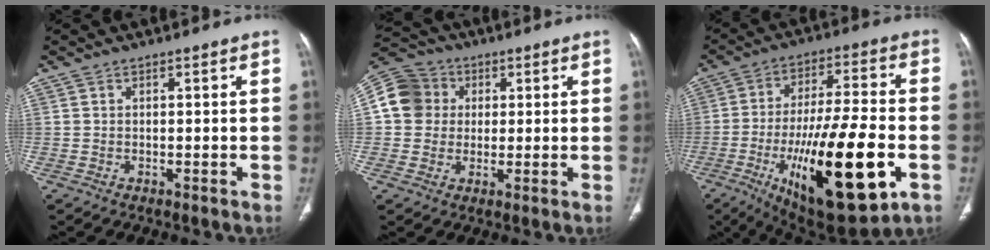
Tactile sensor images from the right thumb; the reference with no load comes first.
{"total": 10.1, "force": [1.5, 9.4, 3.5], "torque": [-0.058, 0.016, 0.018]}
{"total": 26.8, "force": [-8.3, 8.4, 24.0], "torque": [-0.395, -0.001, -0.116]}